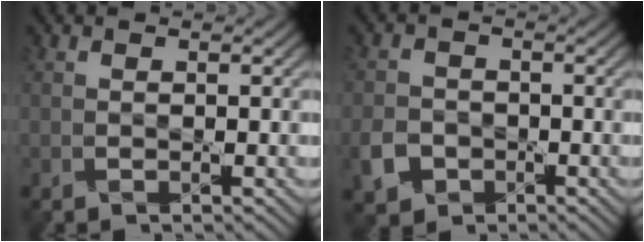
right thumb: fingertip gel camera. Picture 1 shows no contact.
{"total": 4.2, "force": [-2.0, 3.3, 1.5], "torque": [-0.044, -0.006, -0.045]}